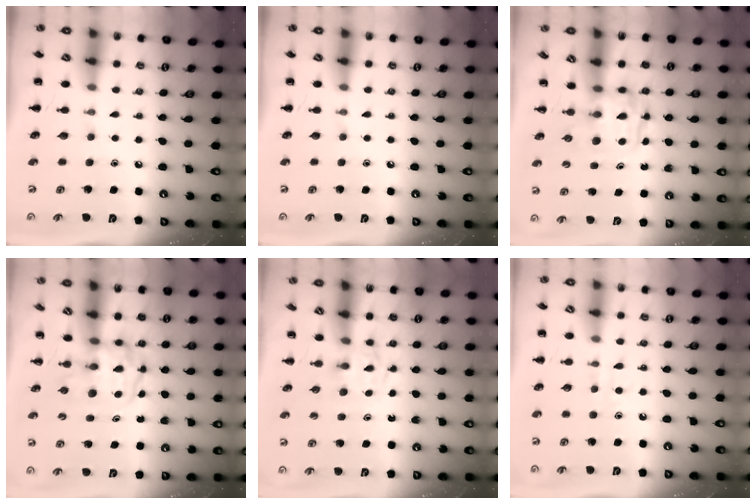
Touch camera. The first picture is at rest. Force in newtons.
{"total": 0.0}
{"total": 3.6, "press": 3.6, "slide": 0.3}
{"total": 3.7, "press": 3.6, "slide": 0.5}
{"total": 2.7, "press": 2.5, "slide": 1.0}
{"total": 3.4, "press": 3.1, "slide": 1.2}